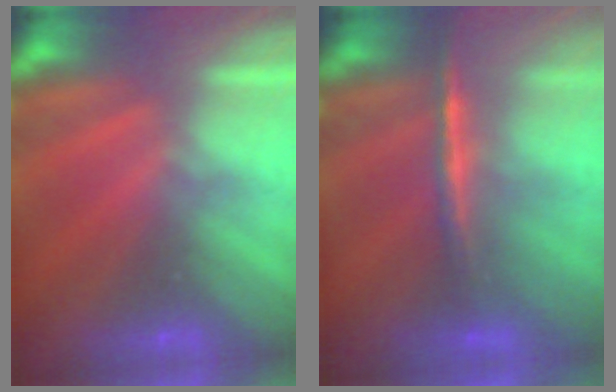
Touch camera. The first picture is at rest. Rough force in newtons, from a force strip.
{"total": 2.0}